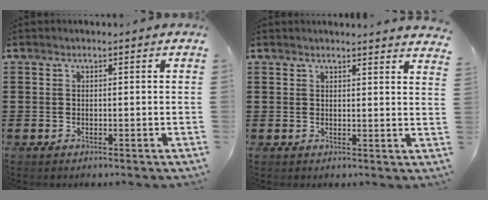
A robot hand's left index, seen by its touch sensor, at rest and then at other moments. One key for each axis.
{"total": 2.1, "fx": 2.1, "fy": -0.4, "fz": 0.3, "tx": -0.010, "ty": -0.007, "tz": 0.040}